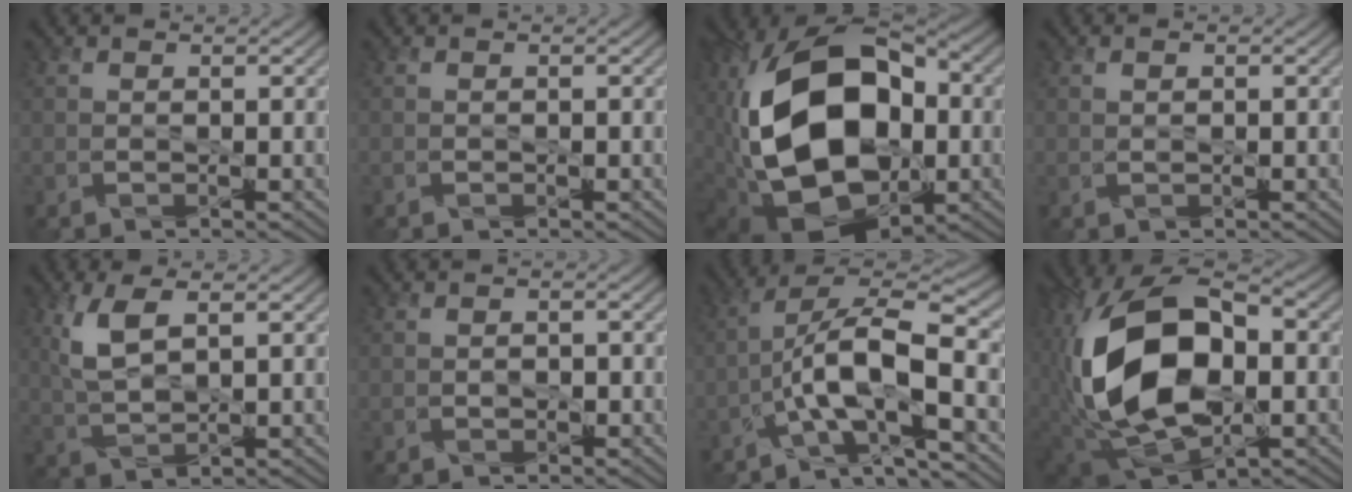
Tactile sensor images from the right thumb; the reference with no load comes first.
{"total": 0.0}
{"total": 21.0, "force": [-0.3, 14.0, 15.7], "torque": [-0.319, -0.011, 0.009]}
{"total": 0.6, "force": [0.1, 0.3, 0.5], "torque": [-0.012, 0.002, 0.005]}
{"total": 6.7, "force": [2.5, 2.8, 5.5], "torque": [-0.129, 0.012, 0.050]}
{"total": 1.1, "force": [-0.7, 0.8, 0.4], "torque": [0.008, 0.009, -0.014]}
{"total": 9.6, "force": [-3.9, 1.9, 8.5], "torque": [-0.148, 0.021, -0.072]}
{"total": 18.9, "force": [0.0, 11.6, 14.9], "torque": [-0.291, -0.010, 0.000]}